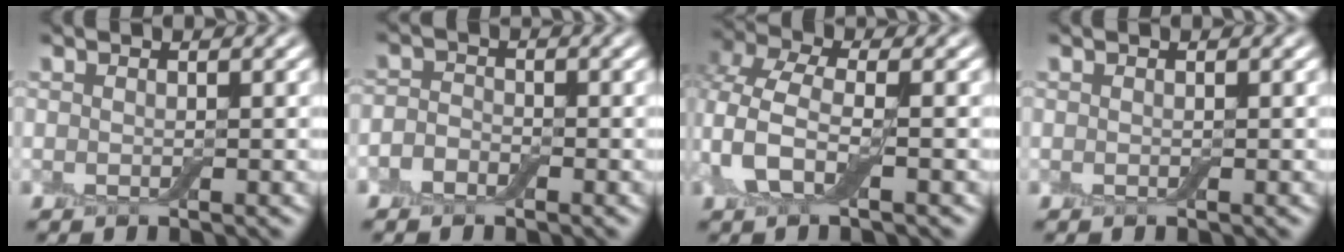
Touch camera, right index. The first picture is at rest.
{"total": 1.9, "force": [-1.1, 1.3, 0.9], "torque": [-0.010, 0.002, -0.032]}
{"total": 4.5, "force": [-0.2, 2.3, 3.9], "torque": [-0.089, 0.006, -0.013]}
{"total": 0.0}